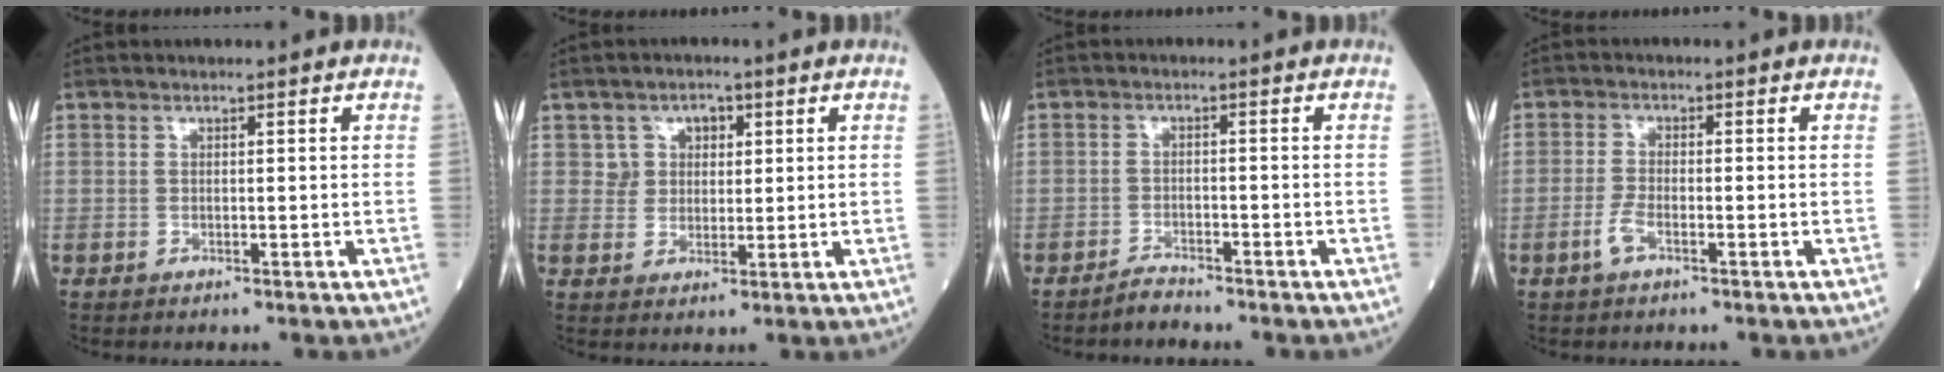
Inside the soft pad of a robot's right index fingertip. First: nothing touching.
{"total": 3.9, "force": [1.5, 3.5, 1.1], "torque": [-0.009, 0.008, 0.025]}
{"total": 2.1, "force": [-2.1, 0.2, 0.2], "torque": [-0.002, -0.004, -0.038]}
{"total": 2.7, "force": [-1.5, 0.7, 2.2], "torque": [-0.053, -0.001, -0.033]}